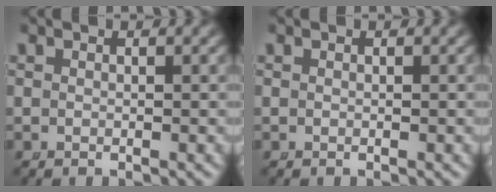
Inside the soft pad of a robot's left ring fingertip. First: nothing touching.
{"total": 0.0}